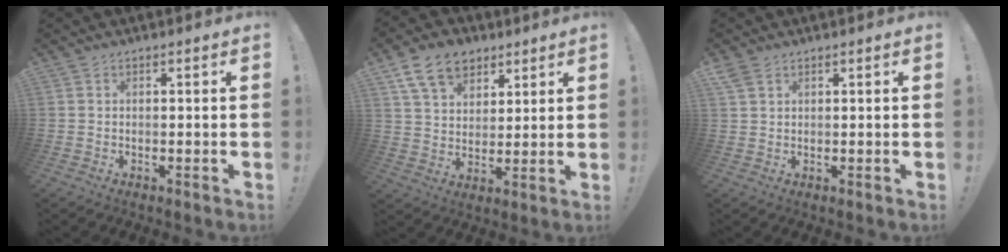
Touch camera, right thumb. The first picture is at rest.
{"total": 13.2, "force": [7.6, 9.0, 5.9], "torque": [-0.098, -0.031, 0.147]}
{"total": 2.8, "force": [1.8, 1.6, 1.5], "torque": [-0.031, -0.003, 0.036]}